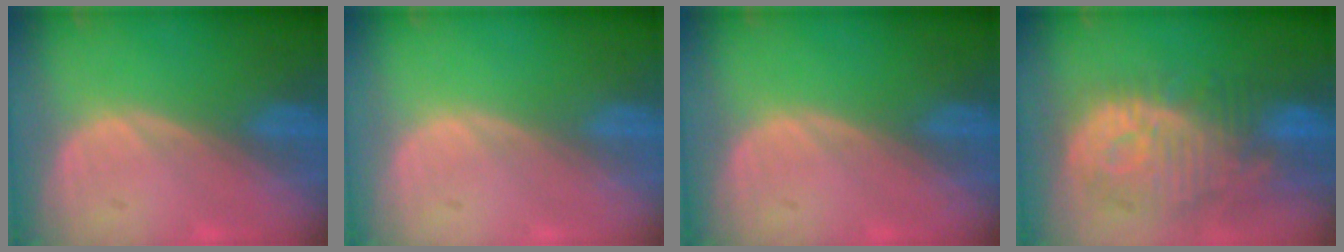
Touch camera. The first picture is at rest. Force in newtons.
{"total": 0.0}
{"total": 0.0}
{"total": 12.0, "press": 10.9, "slide": 5.0}